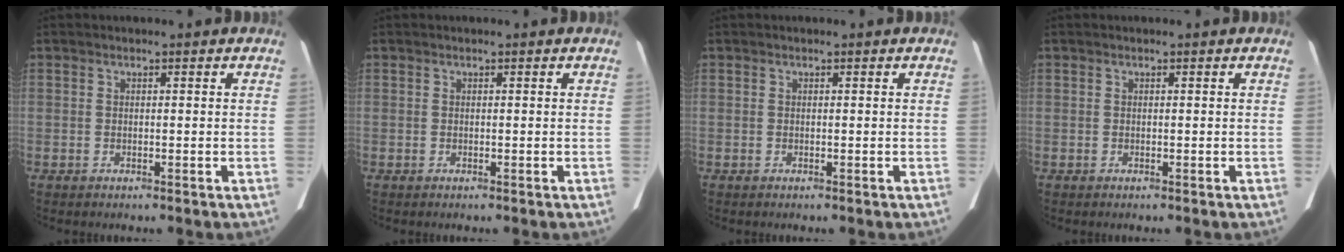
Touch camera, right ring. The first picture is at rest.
{"total": 0.0}
{"total": 0.0}
{"total": 0.0}